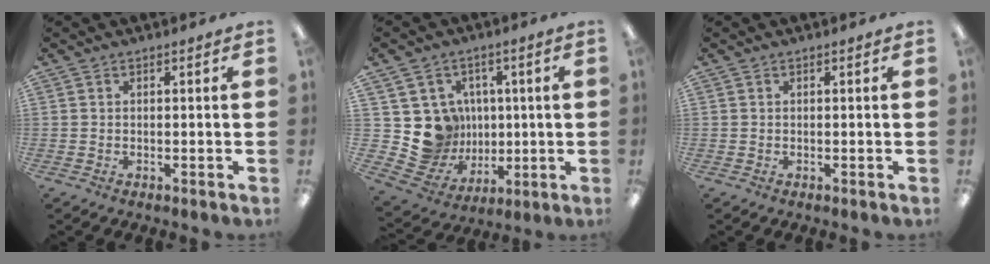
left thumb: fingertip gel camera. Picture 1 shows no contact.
{"total": 12.6, "force": [1.7, 12.2, 2.6], "torque": [-0.068, -0.020, 0.053]}
{"total": 0.0}